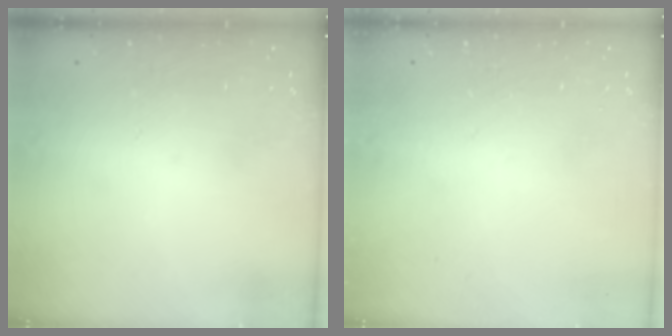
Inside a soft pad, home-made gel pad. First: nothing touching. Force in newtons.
{"total": 0.0}